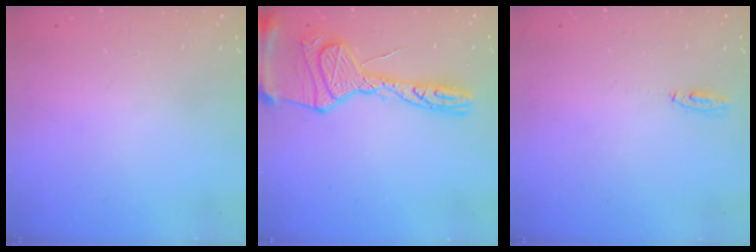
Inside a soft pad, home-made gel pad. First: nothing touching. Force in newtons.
{"total": 20.3, "press": 20.2, "slide": 1.9}
{"total": 3.3, "press": 3.0, "slide": 1.5}